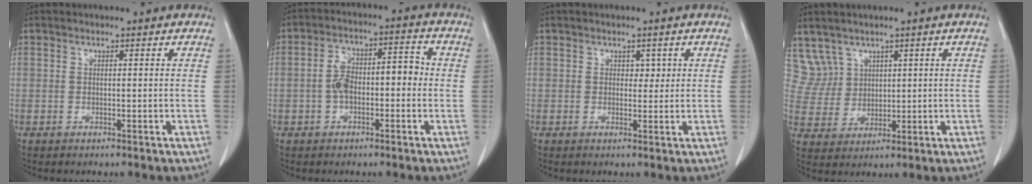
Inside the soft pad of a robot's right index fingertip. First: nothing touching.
{"total": 7.8, "force": [-0.9, 3.9, 6.6], "torque": [-0.124, 0.044, -0.017]}
{"total": 1.6, "force": [0.6, 1.1, 0.9], "torque": [-0.005, -0.002, 0.008]}
{"total": 5.7, "force": [3.9, 4.2, -0.1], "torque": [0.000, 0.014, 0.091]}